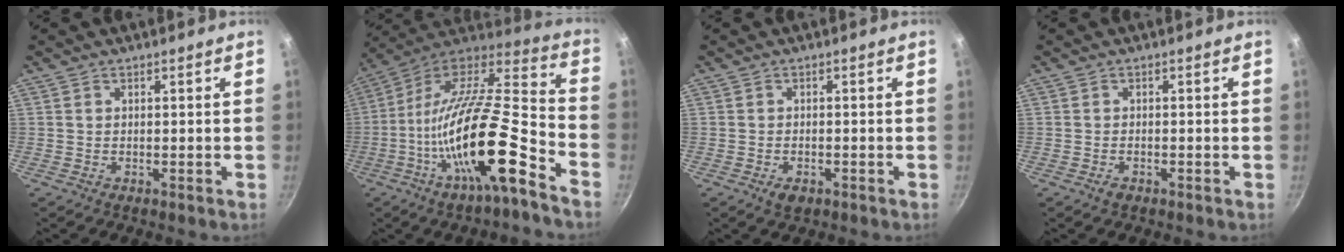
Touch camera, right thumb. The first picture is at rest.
{"total": 24.5, "force": [-10.6, 6.4, 21.2], "torque": [-0.344, 0.053, -0.201]}
{"total": 2.6, "force": [-1.3, 1.5, 1.7], "torque": [-0.030, 0.006, -0.020]}
{"total": 1.3, "force": [-0.8, 0.7, 0.7], "torque": [-0.017, 0.004, -0.015]}